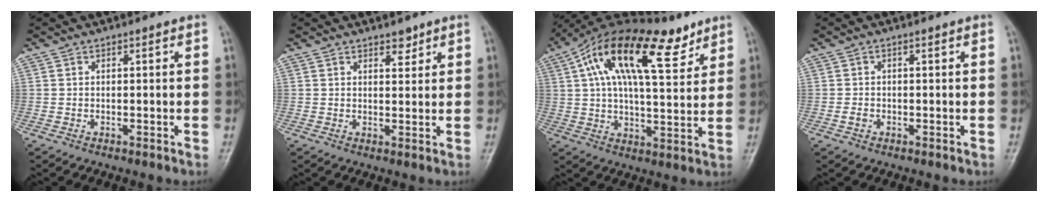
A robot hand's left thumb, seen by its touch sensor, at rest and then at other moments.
{"total": 2.4, "force": [1.8, 1.3, 1.0], "torque": [0.001, -0.011, 0.026]}
{"total": 21.3, "force": [10.4, 8.9, 16.4], "torque": [-0.261, -0.002, 0.172]}
{"total": 1.3, "force": [-0.5, 0.9, 0.7], "torque": [-0.013, 0.002, -0.012]}